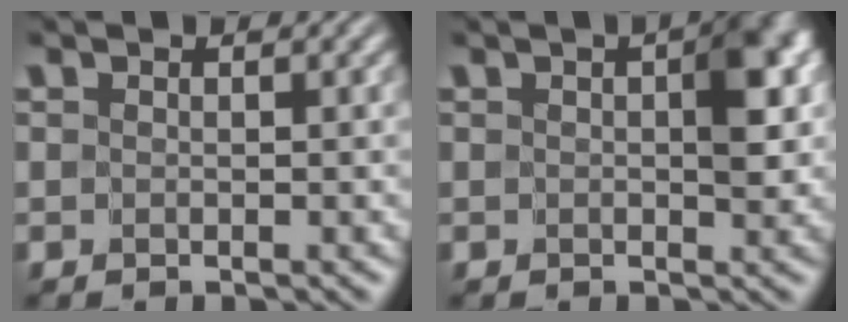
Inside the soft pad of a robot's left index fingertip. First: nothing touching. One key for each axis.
{"total": 4.2, "fx": 0.4, "fy": 2.2, "fz": 3.5, "tx": -0.039, "ty": 0.003, "tz": 0.000}